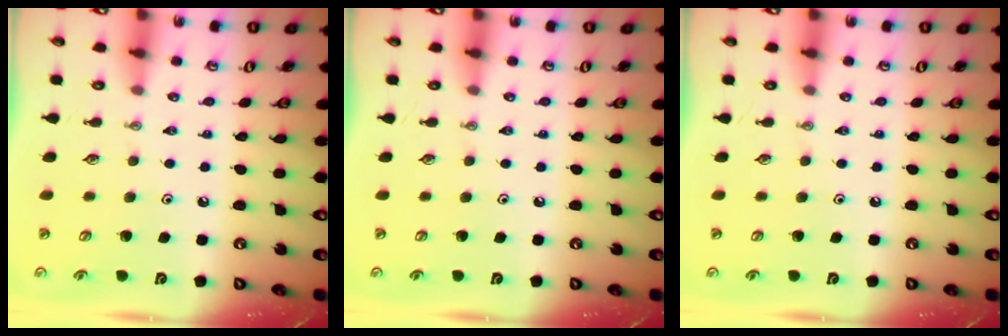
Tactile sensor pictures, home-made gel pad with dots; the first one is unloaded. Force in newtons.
{"total": 0.0}
{"total": 0.0}